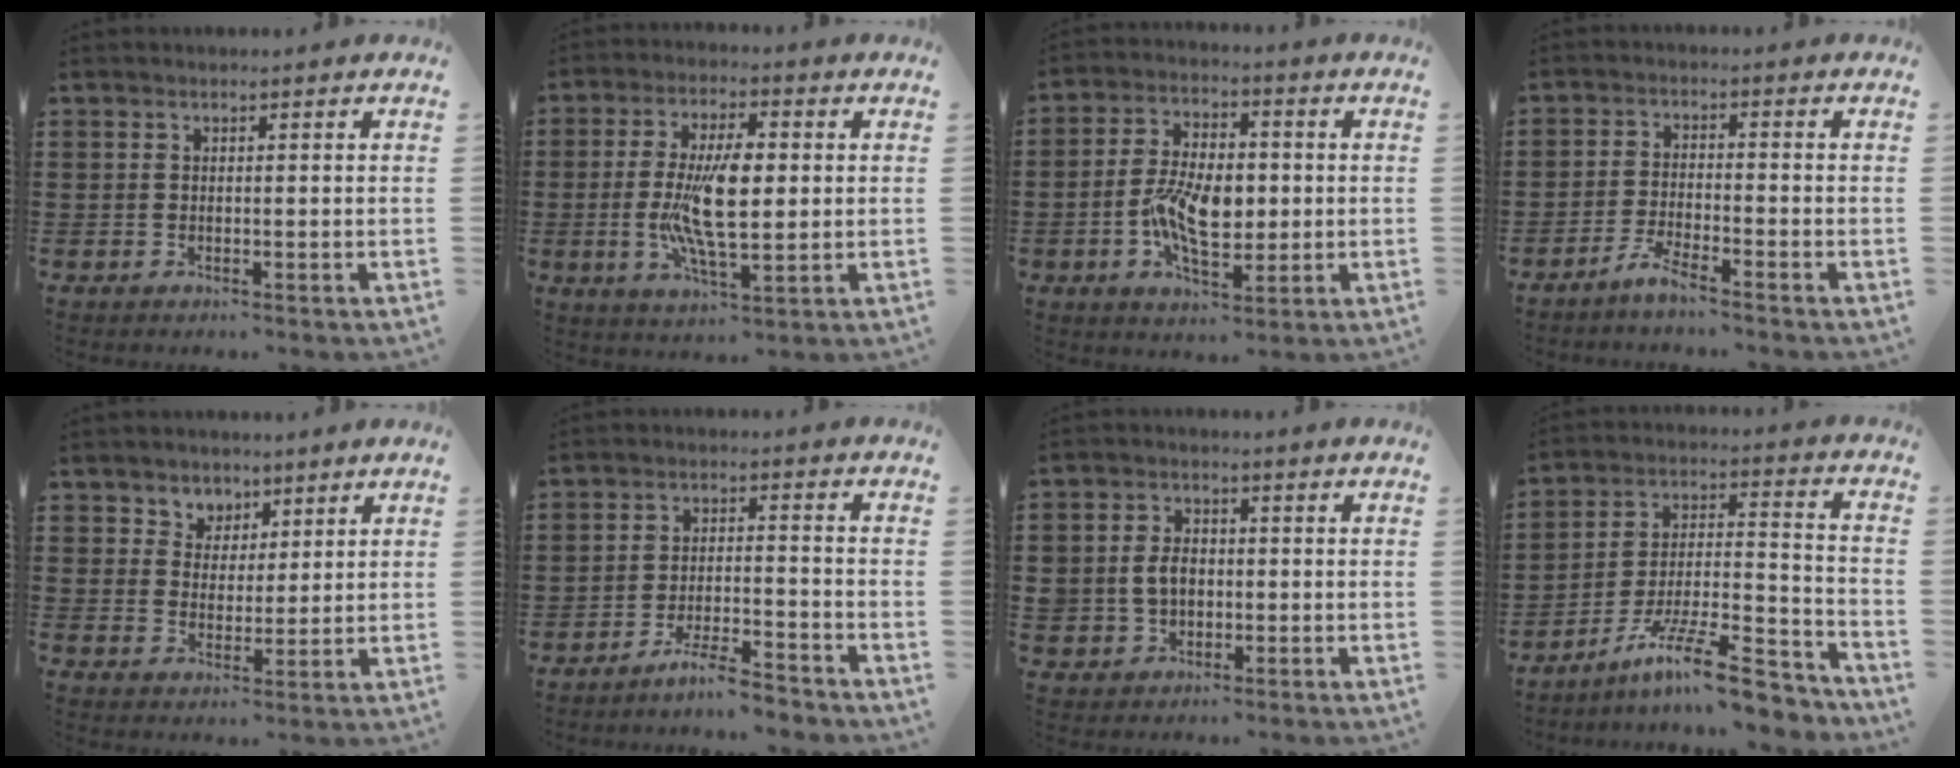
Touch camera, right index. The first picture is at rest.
{"total": 10.8, "force": [0.0, 4.0, 10.0], "torque": [-0.214, -0.004, -0.005]}
{"total": 9.5, "force": [-1.2, 5.1, 7.9], "torque": [-0.149, 0.001, -0.028]}
{"total": 3.2, "force": [-2.9, -0.3, 1.3], "torque": [-0.037, -0.003, -0.061]}
{"total": 3.9, "force": [3.0, 2.6, -0.4], "torque": [-0.012, 0.004, 0.054]}
{"total": 5.2, "force": [-4.7, 0.0, 2.1], "torque": [-0.043, -0.006, -0.089]}
{"total": 4.0, "force": [-0.4, 3.4, 2.1], "torque": [-0.056, 0.006, -0.013]}
{"total": 13.6, "force": [-10.5, 1.9, 8.4], "torque": [-0.124, 0.033, -0.188]}